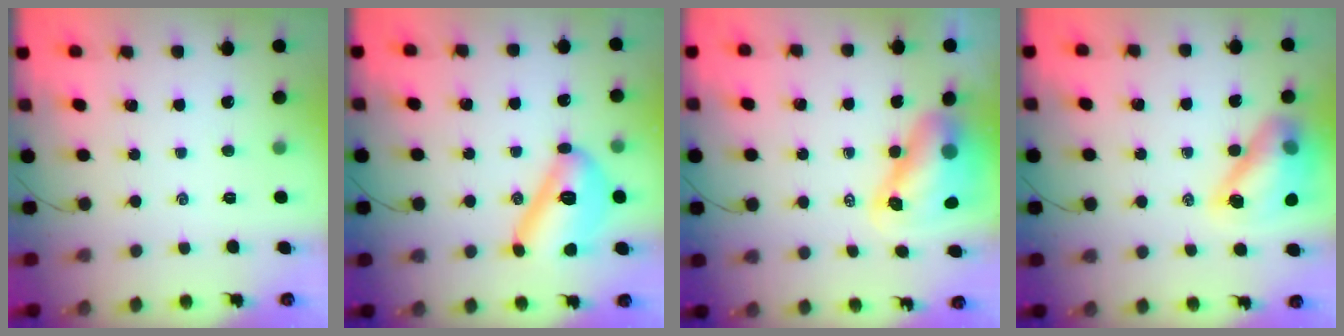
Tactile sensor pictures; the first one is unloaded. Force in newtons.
{"total": 14.9, "press": 14.9, "slide": 1.0}
{"total": 9.1, "press": 8.7, "slide": 2.7}
{"total": 13.5, "press": 12.9, "slide": 3.7}